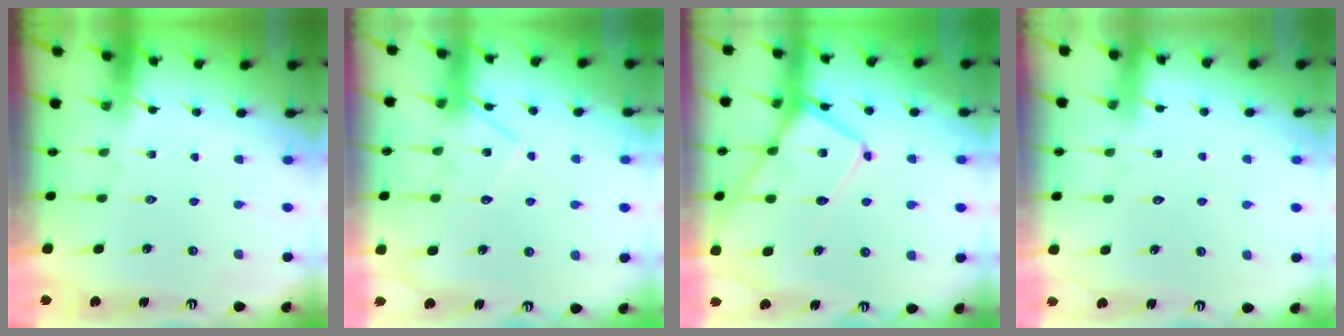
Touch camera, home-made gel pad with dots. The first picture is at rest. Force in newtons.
{"total": 12.1, "press": 12.0, "slide": 1.2}
{"total": 13.2, "press": 13.2, "slide": 1.3}
{"total": 5.3, "press": 5.3, "slide": 0.4}